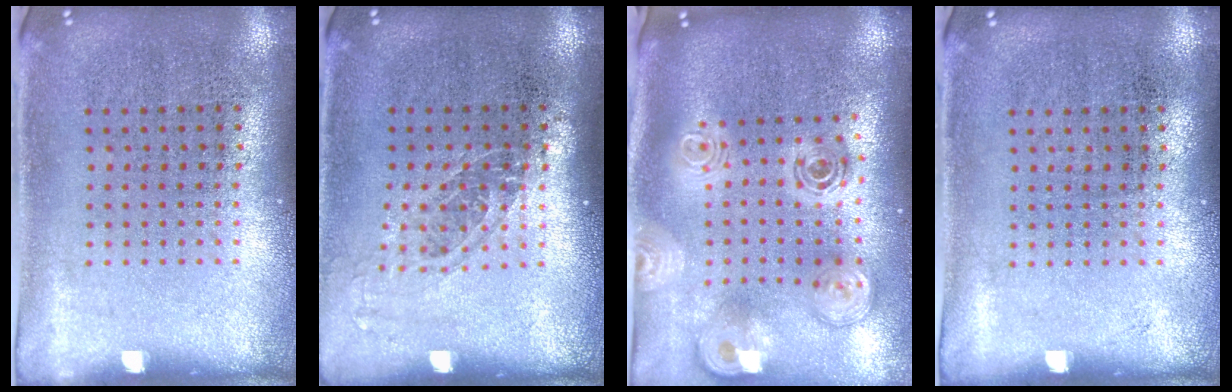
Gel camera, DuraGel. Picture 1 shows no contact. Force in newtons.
{"total": 1.2, "press": 1.0, "slide": 0.7}
{"total": 2.8, "press": 2.0, "slide": 2.0}
{"total": 0.0}